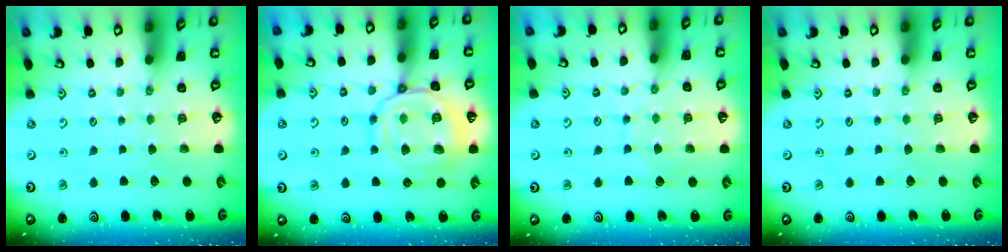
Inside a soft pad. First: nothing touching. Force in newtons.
{"total": 14.7, "press": 14.6, "slide": 1.4}
{"total": 5.8, "press": 5.8, "slide": 0.5}
{"total": 0.0}